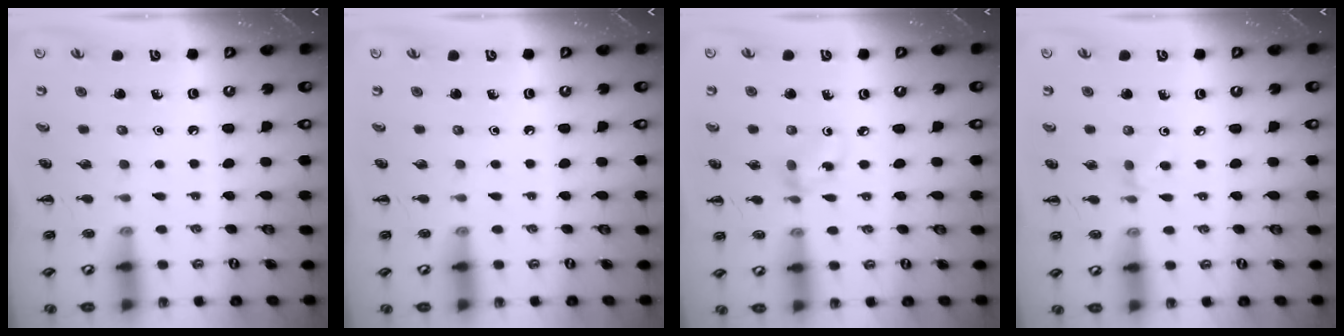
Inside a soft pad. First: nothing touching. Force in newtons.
{"total": 0.0}
{"total": 3.8, "press": 3.6, "slide": 1.3}
{"total": 3.2, "press": 3.1, "slide": 1.0}